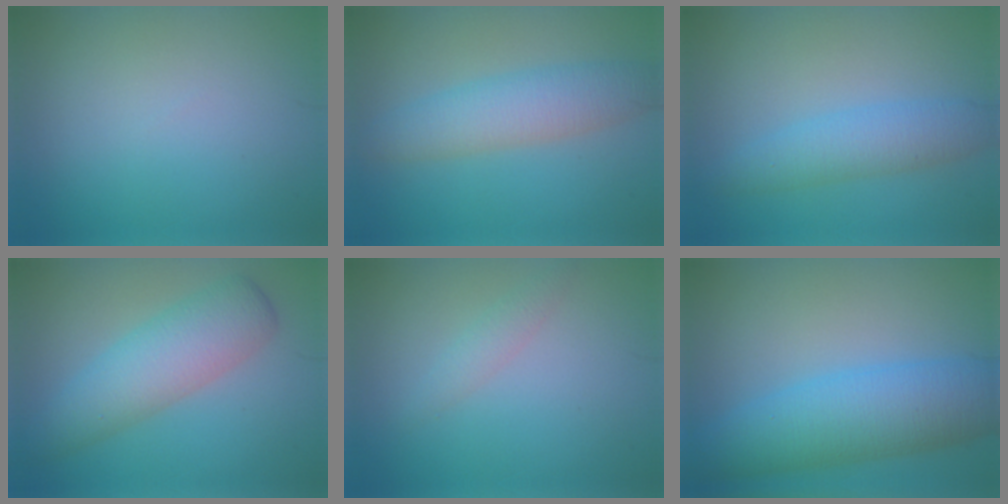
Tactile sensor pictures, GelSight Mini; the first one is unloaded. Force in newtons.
{"total": 4.6, "press": 4.6, "slide": 0.3}
{"total": 3.6, "press": 3.6, "slide": 0.1}
{"total": 5.7, "press": 5.7, "slide": 0.1}
{"total": 1.3, "press": 1.3, "slide": 0.1}
{"total": 7.9, "press": 7.9, "slide": 0.2}